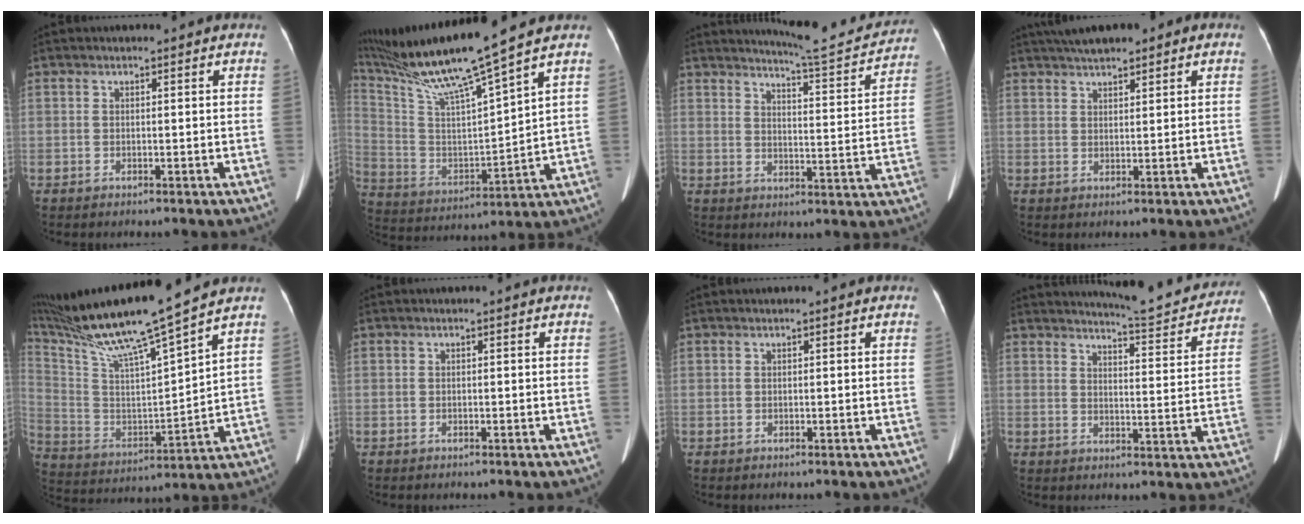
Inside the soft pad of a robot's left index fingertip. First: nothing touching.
{"total": 17.0, "force": [14.1, -2.0, 9.3], "torque": [-0.185, -0.011, 0.266]}
{"total": 12.9, "force": [12.5, 0.3, 3.2], "torque": [-0.046, -0.030, 0.156]}
{"total": 7.0, "force": [5.1, 1.9, 4.3], "torque": [-0.070, 0.029, 0.084]}
{"total": 20.2, "force": [16.9, -1.2, 11.0], "torque": [-0.210, -0.011, 0.307]}
{"total": 0.0}
{"total": 0.6, "force": [0.5, 0.0, 0.2], "torque": [-0.001, 0.014, 0.011]}
{"total": 13.5, "force": [13.0, 1.1, 3.7], "torque": [-0.049, -0.029, 0.156]}